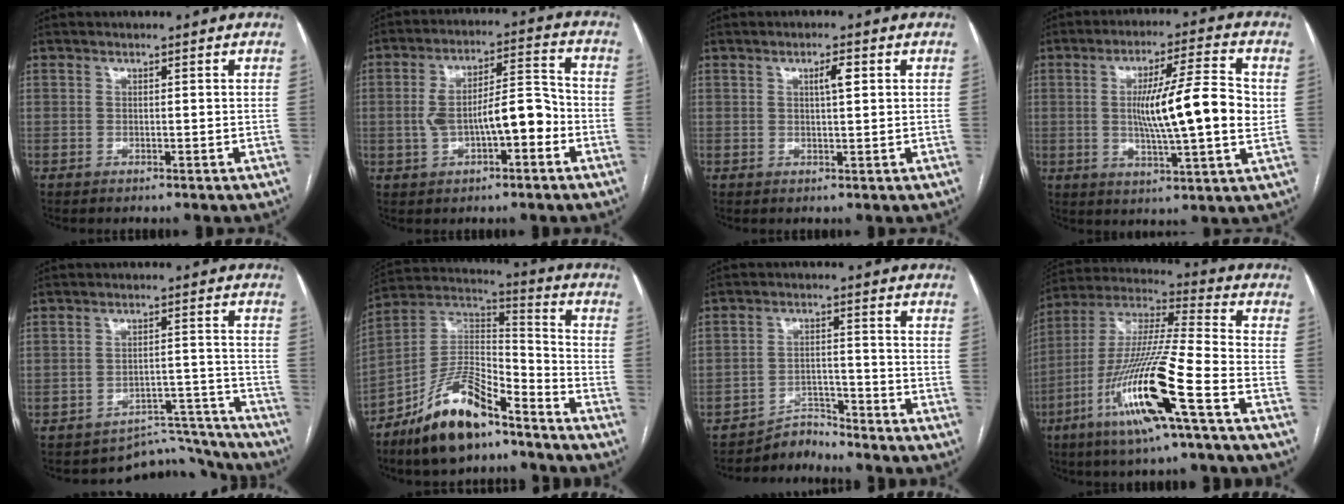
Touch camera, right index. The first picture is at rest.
{"total": 10.4, "force": [-2.2, 3.4, 9.6], "torque": [-0.169, 0.033, -0.029]}
{"total": 2.4, "force": [0.9, 0.3, 2.2], "torque": [-0.039, 0.002, 0.014]}
{"total": 13.9, "force": [0.6, 0.8, 13.8], "torque": [-0.227, 0.004, 0.007]}
{"total": 9.2, "force": [-8.7, 2.6, -1.2], "torque": [0.038, 0.053, -0.114]}
{"total": 14.8, "force": [-10.6, 4.4, 9.4], "torque": [-0.172, 0.020, -0.191]}
{"total": 3.9, "force": [-3.7, 0.2, -1.0], "torque": [0.024, 0.002, -0.061]}
{"total": 18.7, "force": [-8.1, 0.3, 16.9], "torque": [-0.354, -0.026, -0.156]}